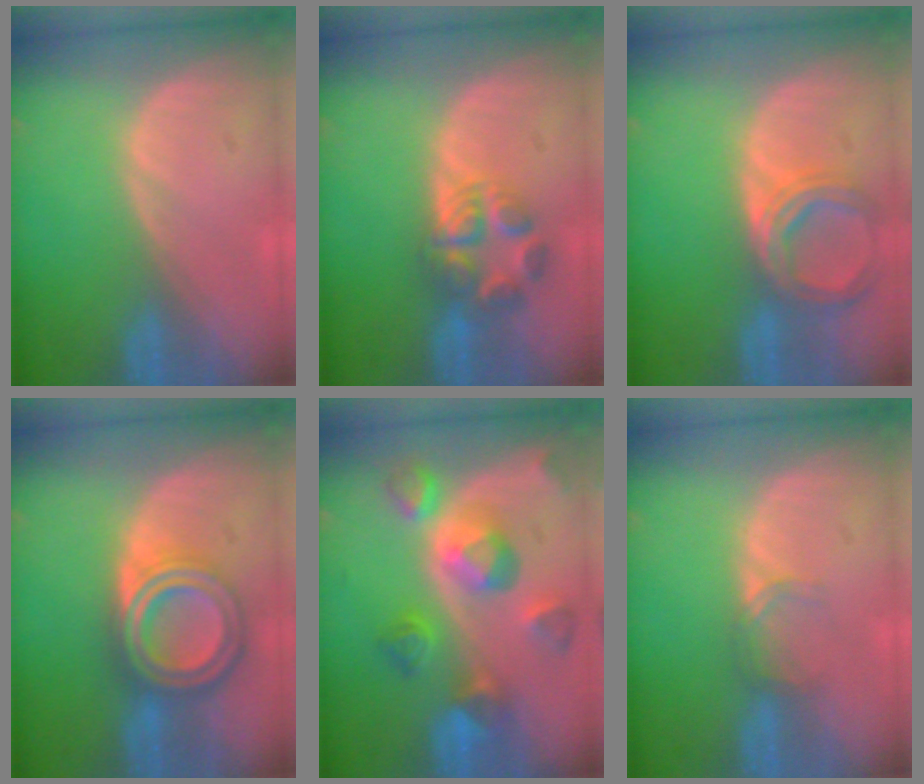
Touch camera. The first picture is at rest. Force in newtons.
{"total": 5.9, "press": 5.8, "slide": 0.6}
{"total": 6.9, "press": 6.3, "slide": 2.6}
{"total": 8.1, "press": 8.1, "slide": 0.5}
{"total": 10.3, "press": 9.1, "slide": 4.7}
{"total": 1.9, "press": 1.9, "slide": 0.3}